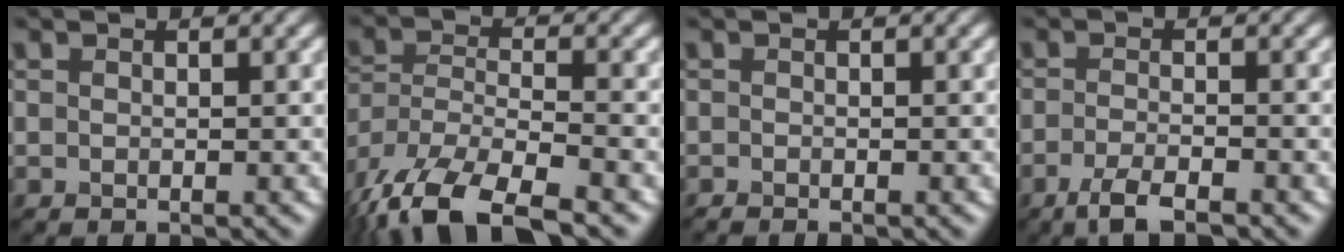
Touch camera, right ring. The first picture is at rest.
{"total": 13.4, "force": [-9.7, 4.6, 8.0], "torque": [-0.169, -0.038, -0.157]}
{"total": 0.6, "force": [-0.6, 0.0, 0.2], "torque": [-0.004, -0.002, -0.012]}
{"total": 3.1, "force": [-2.1, 0.7, 2.2], "torque": [-0.049, -0.002, -0.046]}